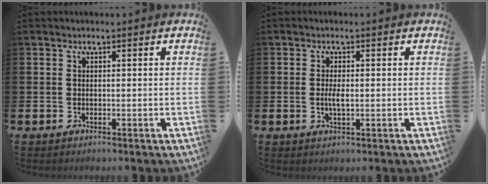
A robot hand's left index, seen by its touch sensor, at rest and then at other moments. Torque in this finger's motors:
{"motor_torque": [0.30, 0.26, 0.04, 0.04]}